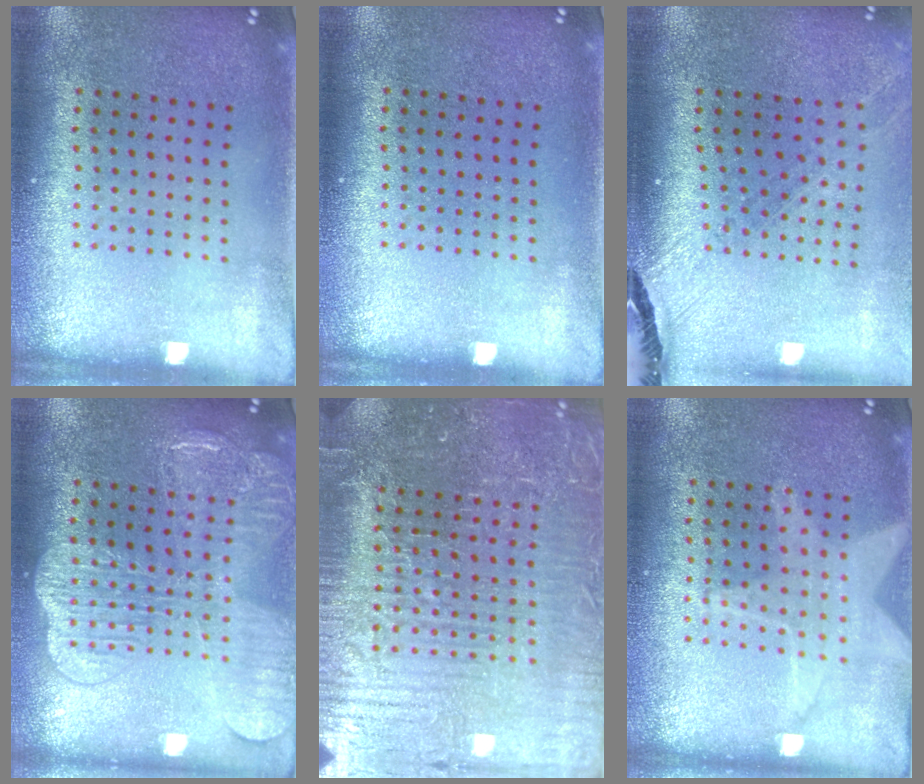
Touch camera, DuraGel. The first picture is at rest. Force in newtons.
{"total": 0.0}
{"total": 1.5, "press": 1.5, "slide": 0.4}
{"total": 3.9, "press": 3.9, "slide": 0.5}
{"total": 5.4, "press": 5.1, "slide": 1.8}
{"total": 1.3, "press": 1.3, "slide": 0.3}